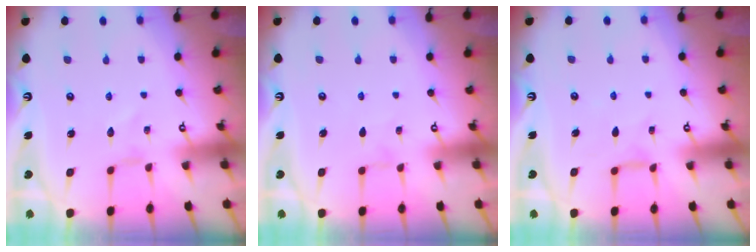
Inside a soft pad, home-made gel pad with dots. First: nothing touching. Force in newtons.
{"total": 0.0}
{"total": 2.6, "press": 2.6, "slide": 0.5}